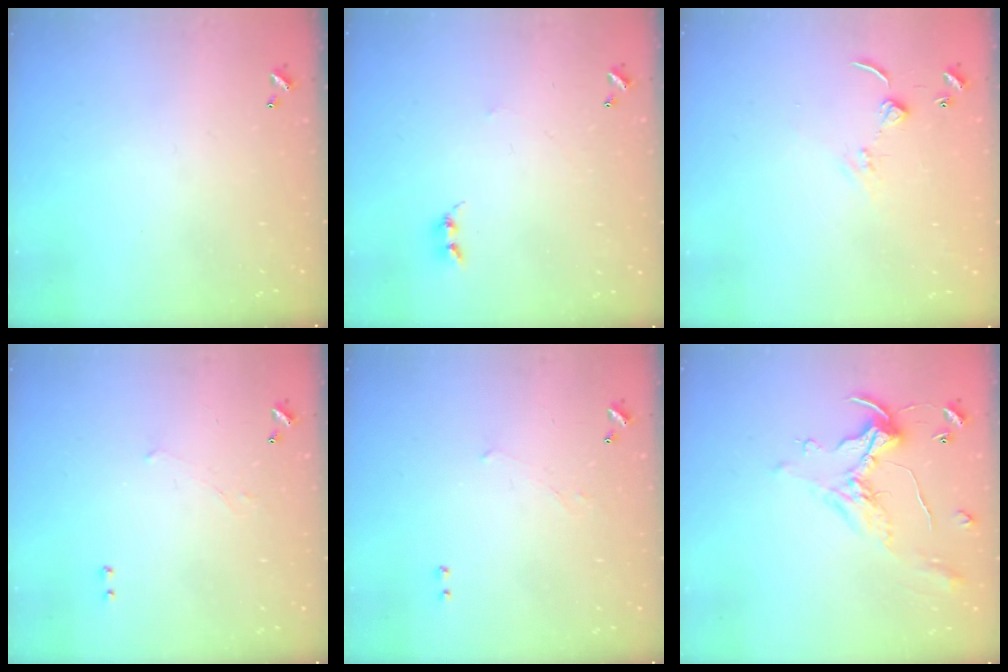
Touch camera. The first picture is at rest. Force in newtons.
{"total": 2.9, "press": 2.9, "slide": 0.3}
{"total": 3.8, "press": 3.7, "slide": 0.6}
{"total": 2.8, "press": 2.7, "slide": 0.5}
{"total": 2.8, "press": 2.7, "slide": 0.5}
{"total": 1.1, "press": 0.8, "slide": 0.8}